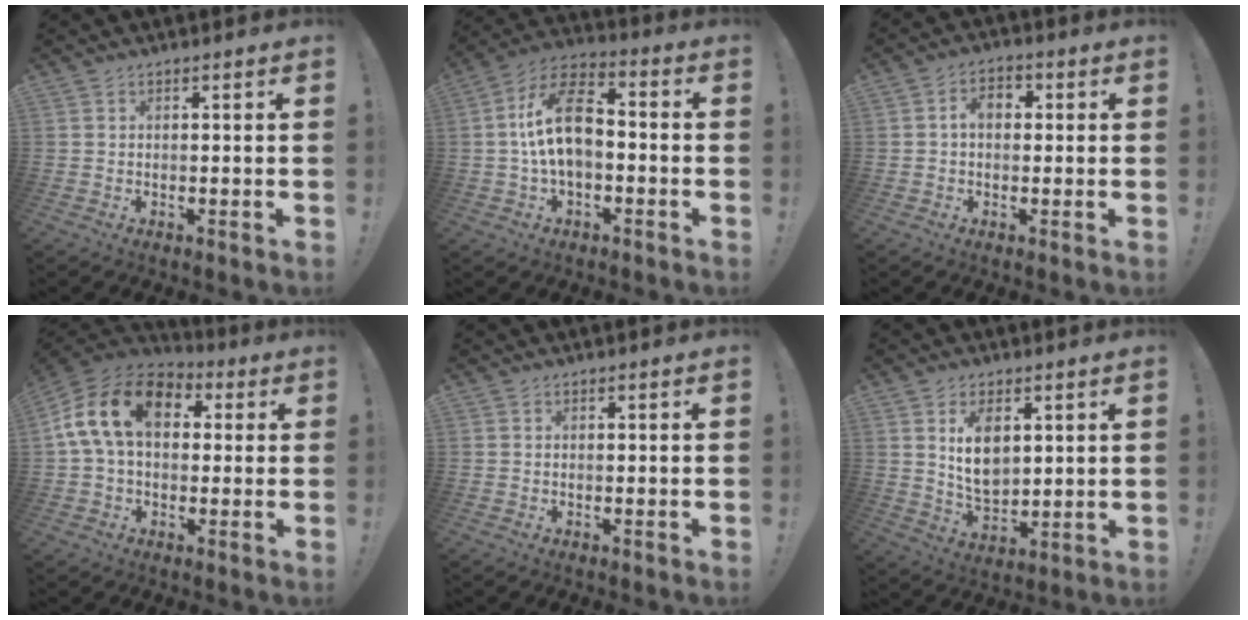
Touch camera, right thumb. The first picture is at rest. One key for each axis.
{"total": 14.9, "fx": -0.4, "fy": 8.9, "fz": 12.0, "tx": -0.217, "ty": 0.019, "tz": -0.007}
{"total": 5.4, "fx": 0.7, "fy": 3.6, "fz": 3.9, "tx": -0.060, "ty": 0.007, "tz": 0.010}
{"total": 17.1, "fx": 4.7, "fy": 11.0, "fz": 12.2, "tx": -0.227, "ty": 0.006, "tz": 0.082}
{"total": 0.0}
{"total": 9.6, "fx": 3.9, "fy": 6.0, "fz": 6.5, "tx": -0.101, "ty": -0.022, "tz": 0.067}